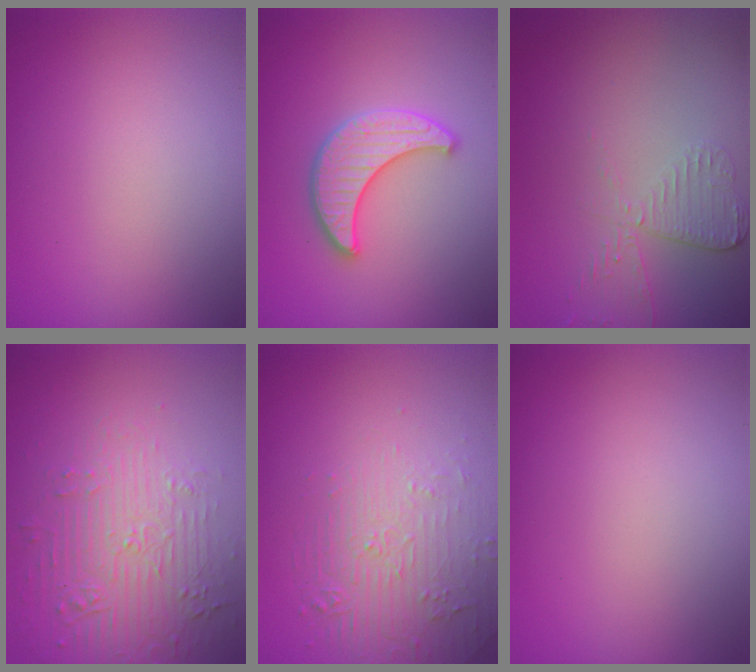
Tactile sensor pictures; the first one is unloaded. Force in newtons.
{"total": 3.8, "press": 3.6, "slide": 1.0}
{"total": 2.5, "press": 2.3, "slide": 1.0}
{"total": 5.5, "press": 3.6, "slide": 4.1}
{"total": 2.1, "press": 1.5, "slide": 1.5}
{"total": 0.0}